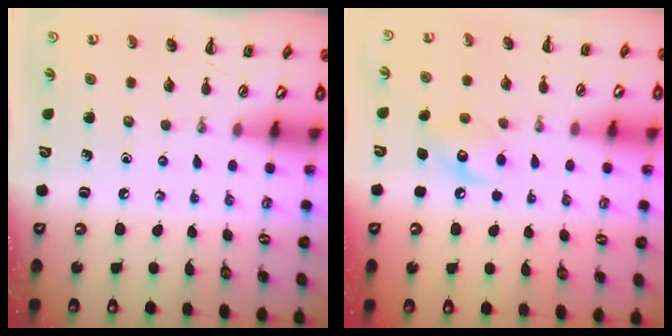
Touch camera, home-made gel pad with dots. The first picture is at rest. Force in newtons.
{"total": 8.2, "press": 8.1, "slide": 1.1}